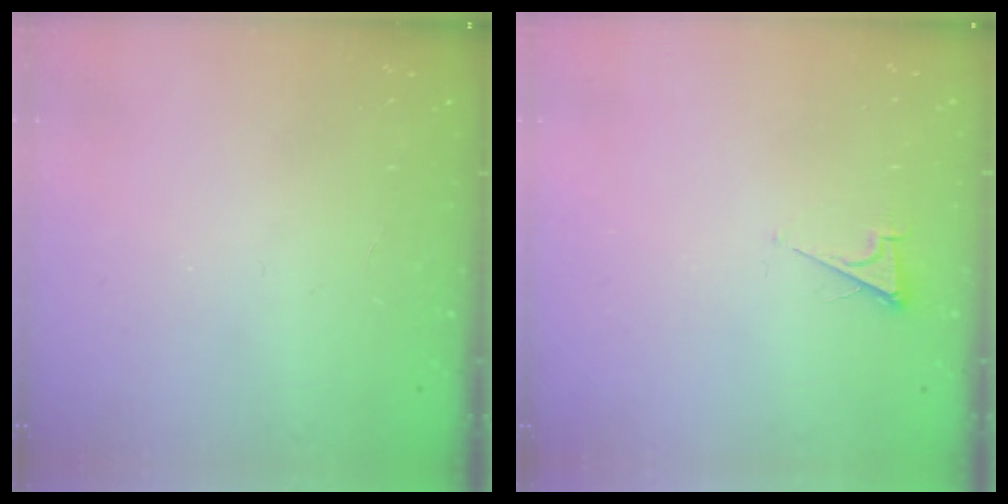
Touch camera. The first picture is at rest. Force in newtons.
{"total": 3.5, "press": 3.5, "slide": 0.3}